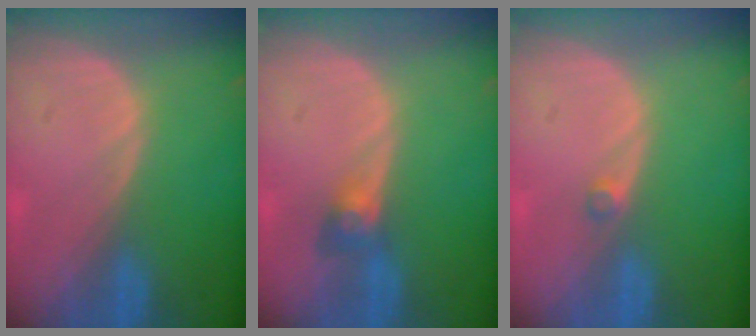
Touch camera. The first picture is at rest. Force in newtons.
{"total": 3.1, "press": 2.7, "slide": 1.4}
{"total": 1.1, "press": 1.0, "slide": 0.6}